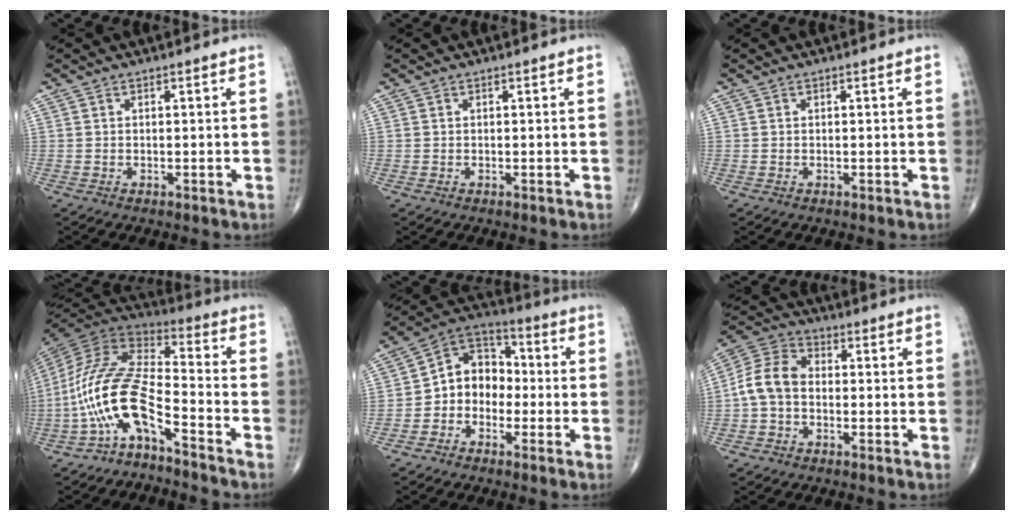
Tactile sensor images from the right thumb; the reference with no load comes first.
{"total": 0.0}
{"total": 0.0}
{"total": 14.3, "force": [-7.3, 4.8, 11.3], "torque": [-0.235, 0.087, -0.145]}
{"total": 9.7, "force": [-2.0, 7.9, 5.3], "torque": [-0.049, 0.046, -0.055]}
{"total": 8.1, "force": [-1.2, 5.8, 5.5], "torque": [-0.101, 0.027, -0.039]}